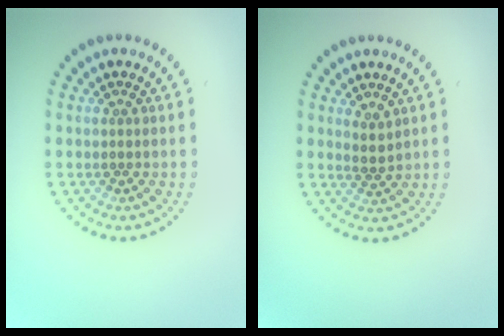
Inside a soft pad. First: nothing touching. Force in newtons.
{"total": 1.5, "press": 1.1, "slide": 1.0}